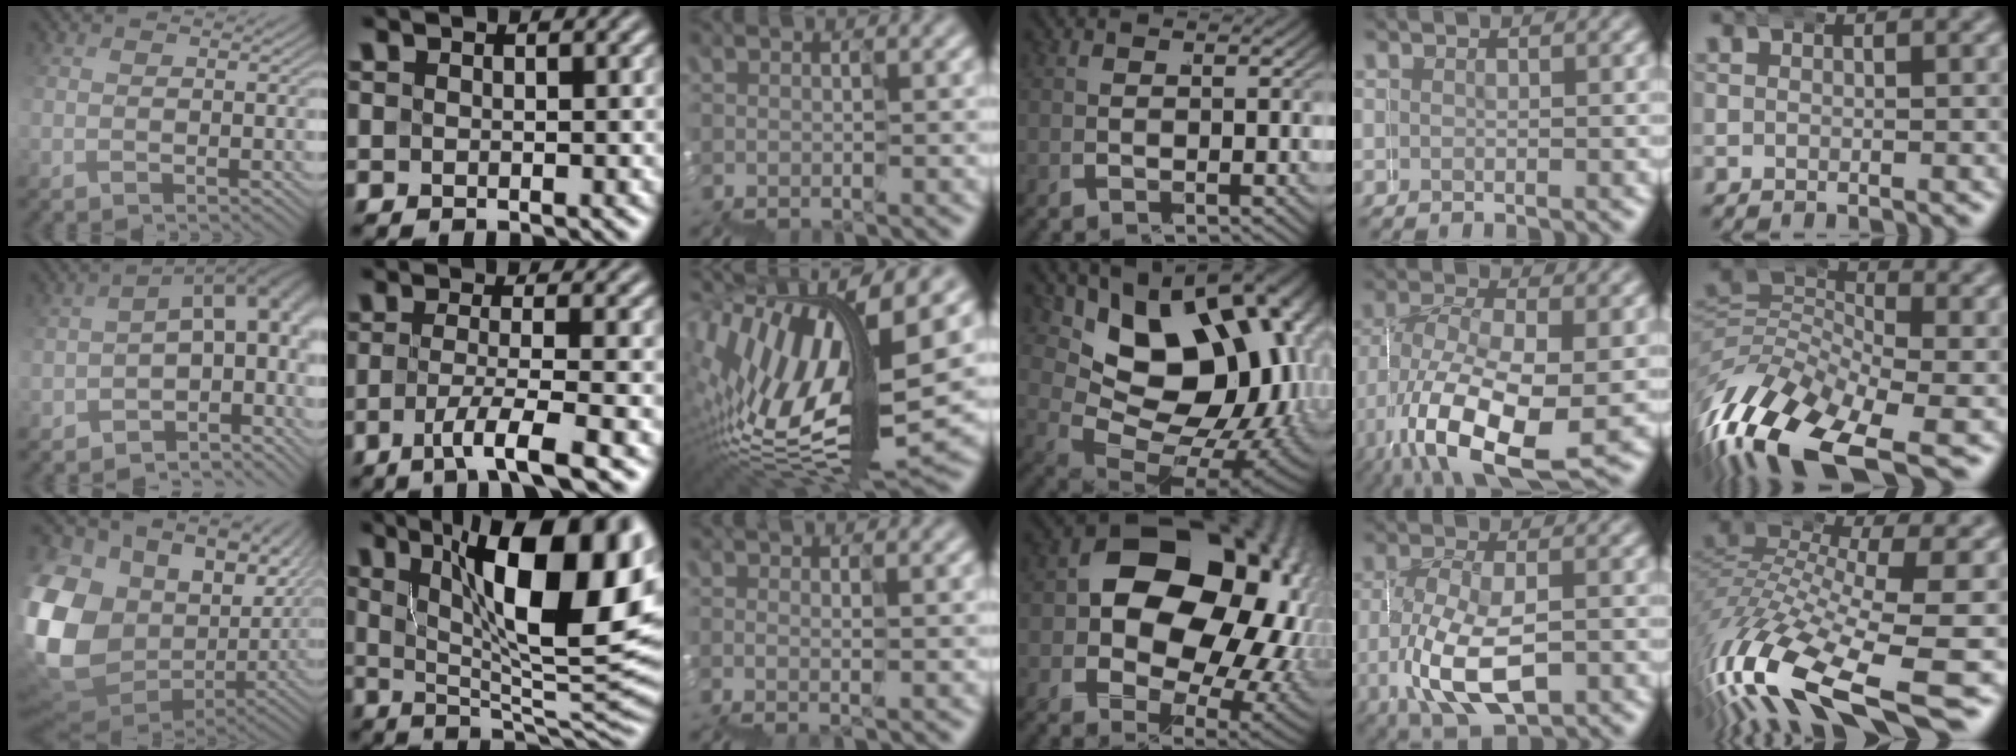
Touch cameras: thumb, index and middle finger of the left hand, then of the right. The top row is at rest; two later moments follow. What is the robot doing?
{"motion": "wrap", "object": "duck tape"}